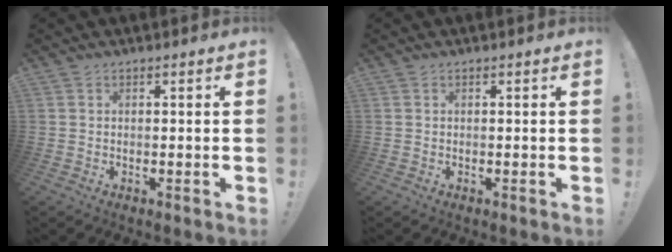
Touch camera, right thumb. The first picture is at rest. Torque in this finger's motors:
{"motor_torque": [-0.05, 0.04, 0.00, 0.00, 0.00]}